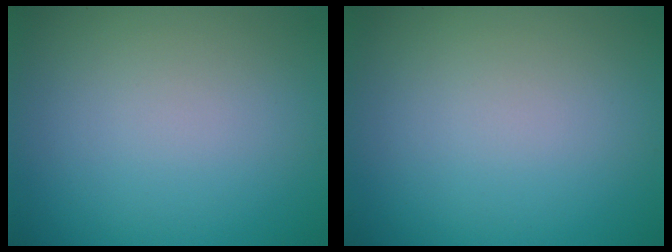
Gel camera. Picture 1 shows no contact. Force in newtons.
{"total": 0.0}